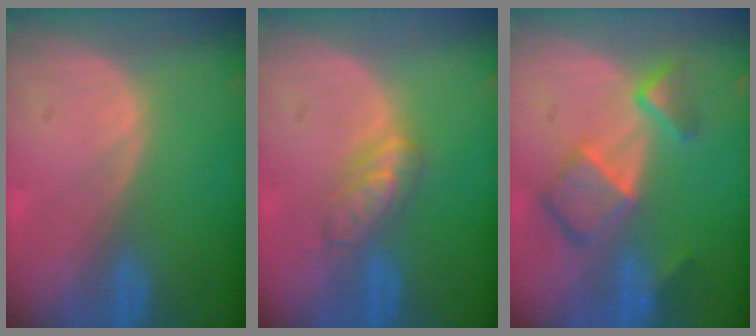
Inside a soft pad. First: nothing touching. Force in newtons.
{"total": 4.7, "press": 4.5, "slide": 1.5}
{"total": 7.7, "press": 6.7, "slide": 3.8}